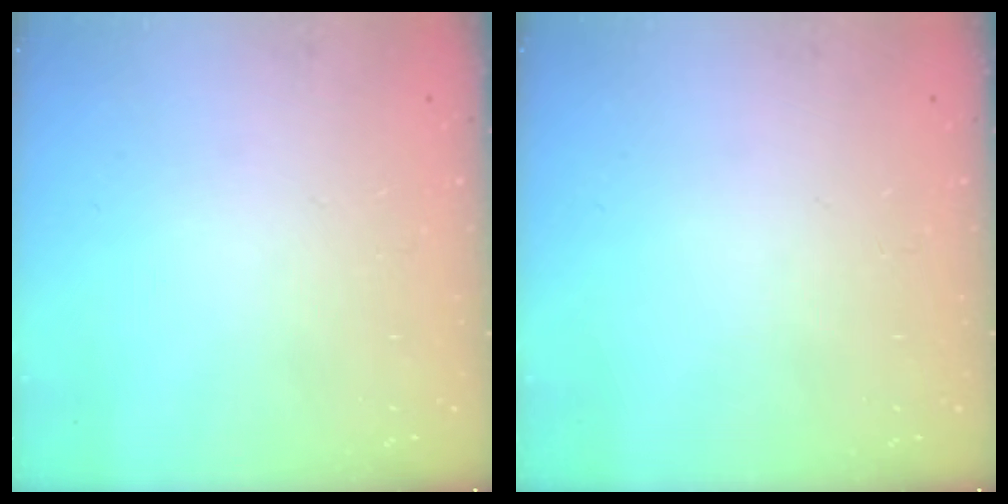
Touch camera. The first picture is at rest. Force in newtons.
{"total": 0.0}